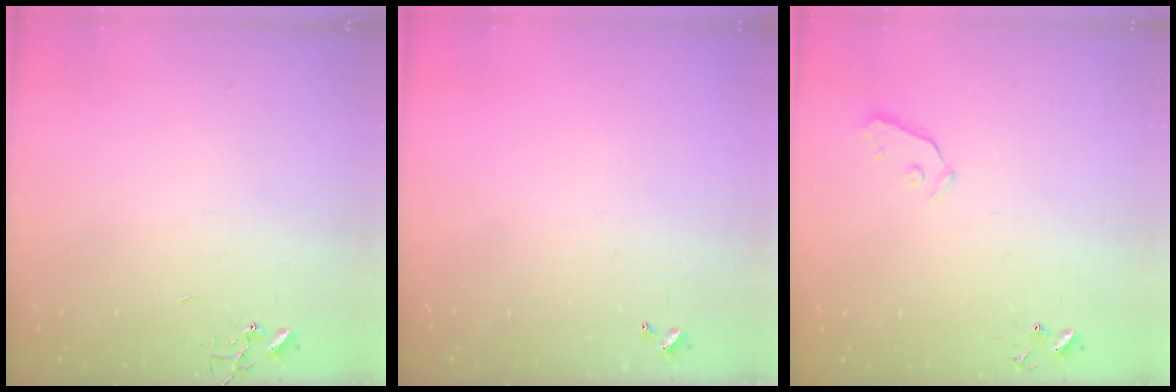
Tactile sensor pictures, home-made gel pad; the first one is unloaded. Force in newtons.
{"total": 0.0}
{"total": 3.2, "press": 3.2, "slide": 0.4}